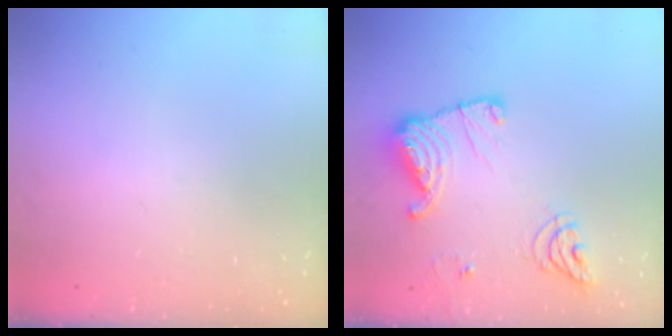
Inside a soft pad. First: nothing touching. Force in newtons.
{"total": 14.9, "press": 14.9, "slide": 1.3}